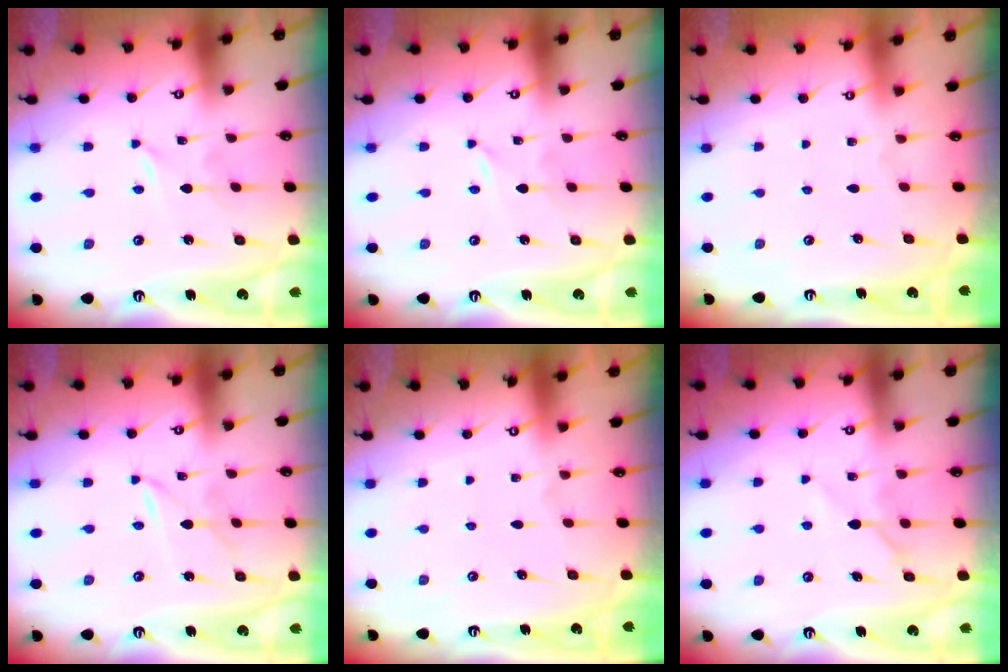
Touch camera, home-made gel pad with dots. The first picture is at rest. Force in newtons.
{"total": 0.0}
{"total": 0.0}
{"total": 2.7, "press": 2.7, "slide": 0.3}
{"total": 0.0}
{"total": 6.1, "press": 6.1, "slide": 0.6}